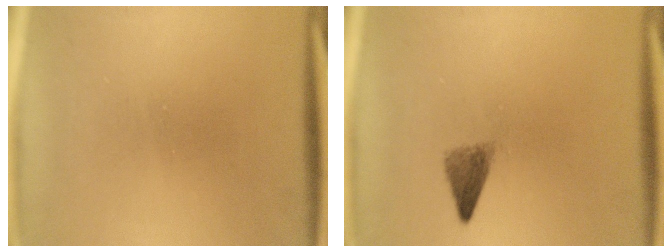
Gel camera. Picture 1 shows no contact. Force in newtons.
{"total": 2.5}